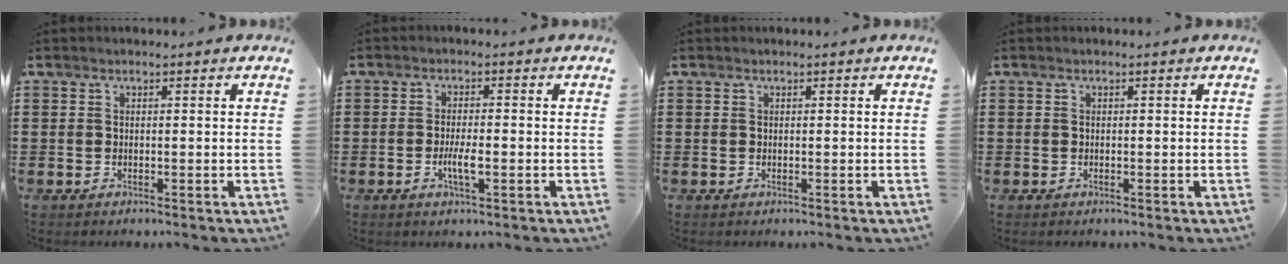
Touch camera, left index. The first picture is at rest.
{"total": 3.4, "force": [-1.0, 0.7, 3.1], "torque": [-0.061, -0.001, -0.019]}
{"total": 0.0}
{"total": 0.0}